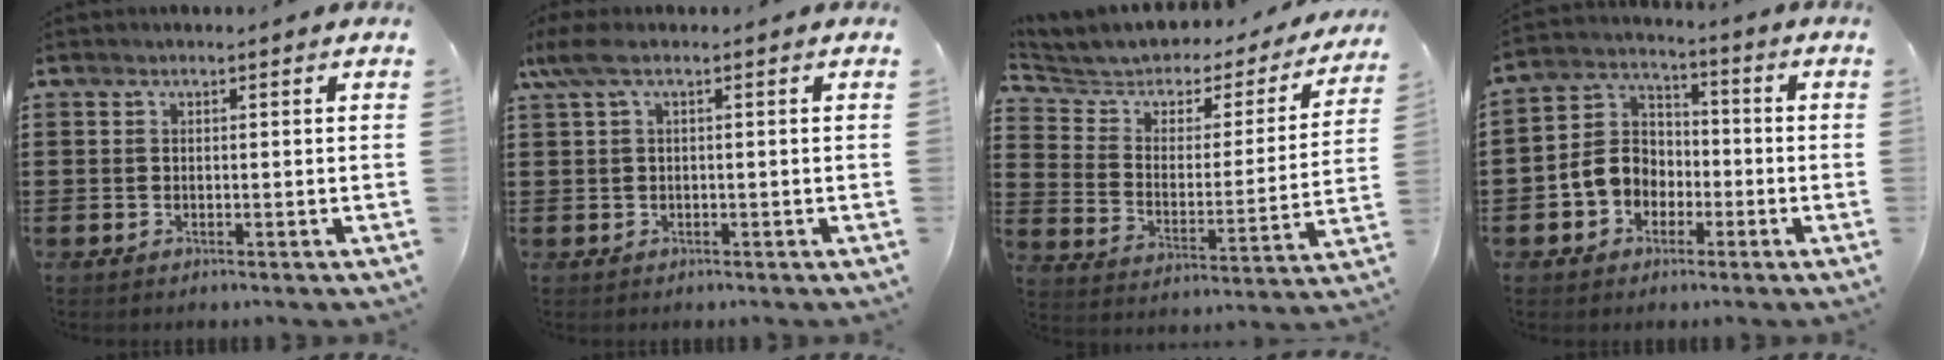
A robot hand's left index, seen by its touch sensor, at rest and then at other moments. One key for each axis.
{"total": 3.1, "fx": -0.2, "fy": 0.9, "fz": 3.0, "tx": -0.071, "ty": -0.004, "tz": -0.008}
{"total": 4.0, "fx": 3.1, "fy": 2.2, "fz": 1.2, "tx": -0.051, "ty": -0.026, "tz": 0.044}
{"total": 6.8, "fx": -2.2, "fy": 5.8, "fz": 2.8, "tx": -0.083, "ty": 0.015, "tz": -0.047}